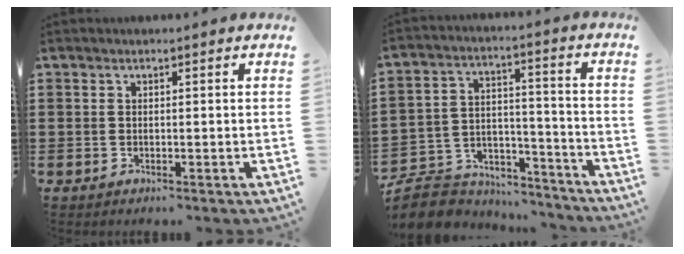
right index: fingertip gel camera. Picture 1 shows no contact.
{"total": 7.7, "force": [-7.0, 3.0, 1.3], "torque": [-0.042, 0.010, -0.139]}